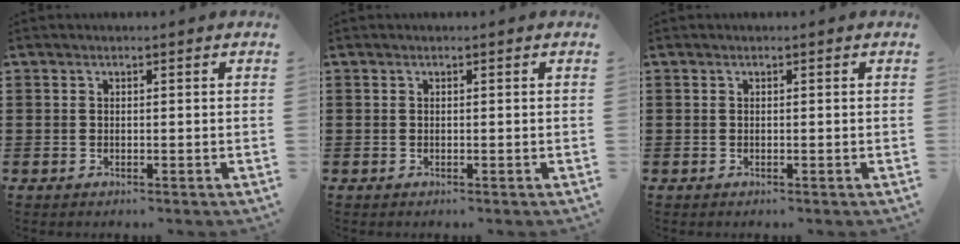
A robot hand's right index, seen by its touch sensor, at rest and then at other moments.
{"total": 0.0}
{"total": 0.0}